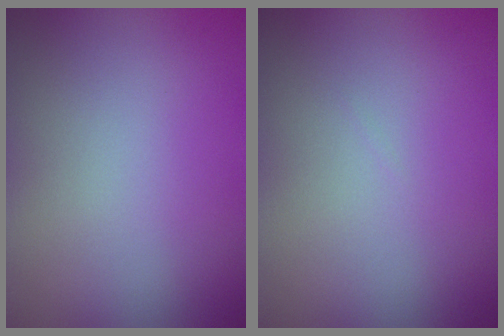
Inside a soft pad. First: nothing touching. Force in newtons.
{"total": 0.0}